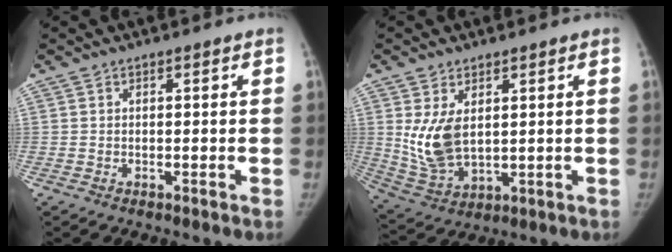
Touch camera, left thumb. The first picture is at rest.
{"total": 9.4, "force": [2.1, 5.5, 7.4], "torque": [-0.138, -0.017, 0.059]}